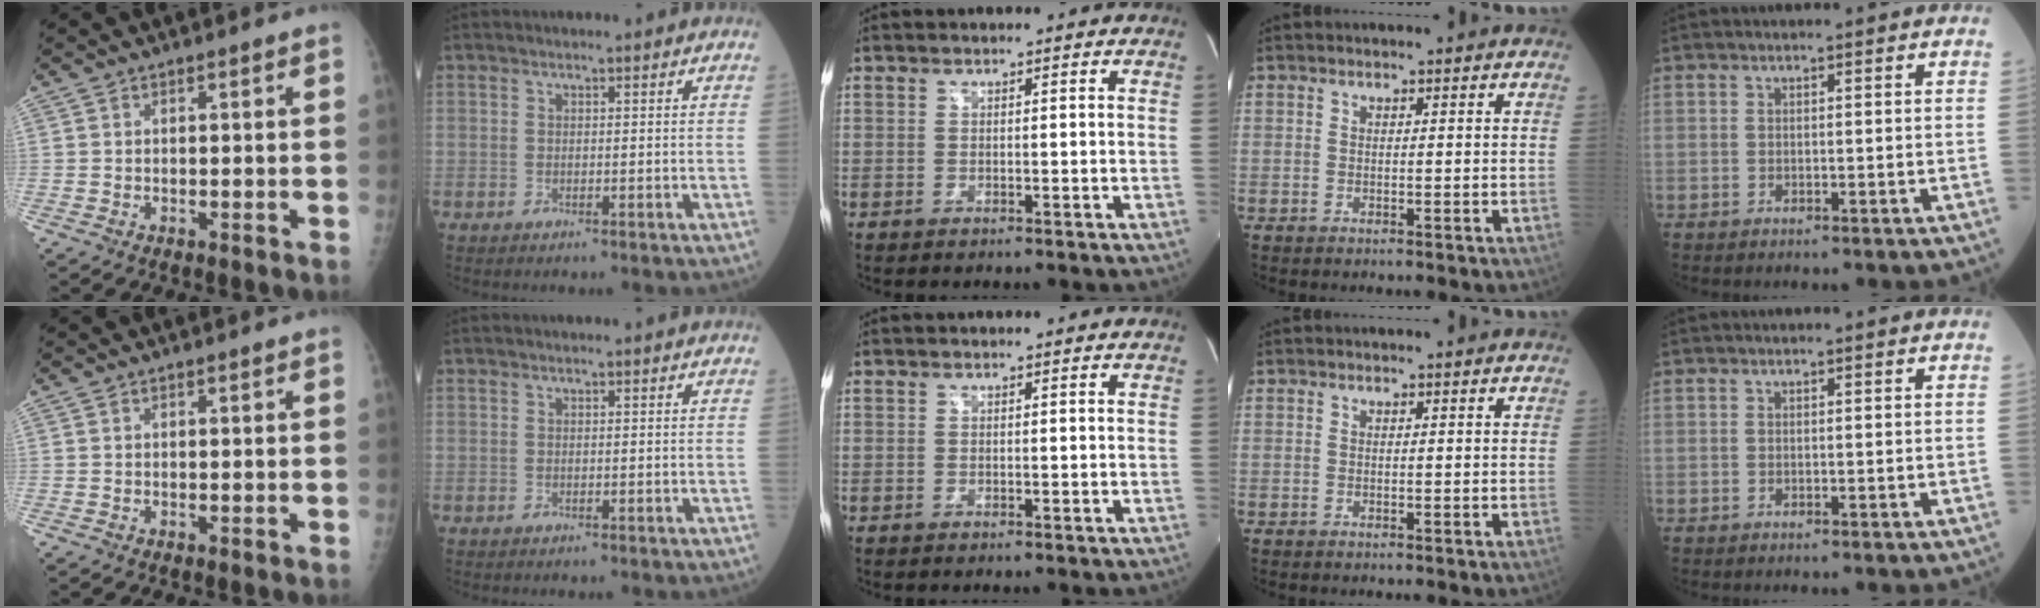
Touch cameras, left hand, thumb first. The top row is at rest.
{}